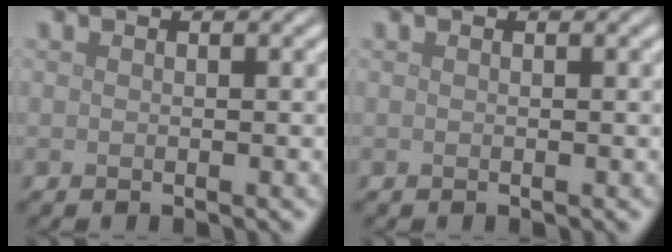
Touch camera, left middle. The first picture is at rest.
{"total": 0.0}